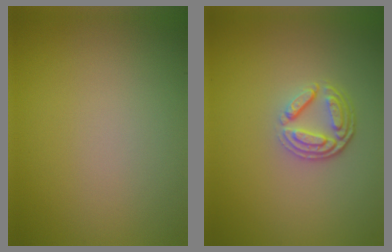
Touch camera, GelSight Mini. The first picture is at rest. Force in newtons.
{"total": 3.7, "press": 2.7, "slide": 2.4}